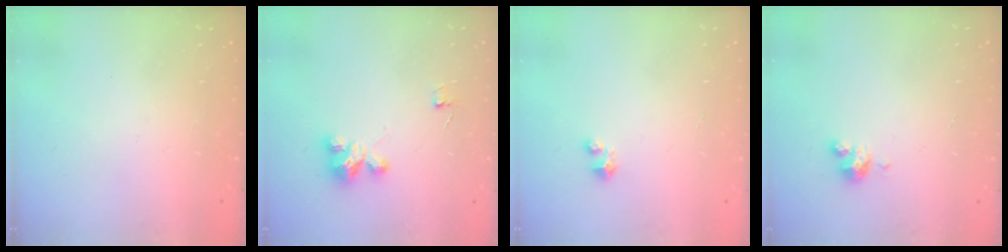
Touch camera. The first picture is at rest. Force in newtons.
{"total": 4.0, "press": 4.0, "slide": 0.2}
{"total": 2.1, "press": 2.1, "slide": 0.1}
{"total": 4.1, "press": 4.1, "slide": 0.3}